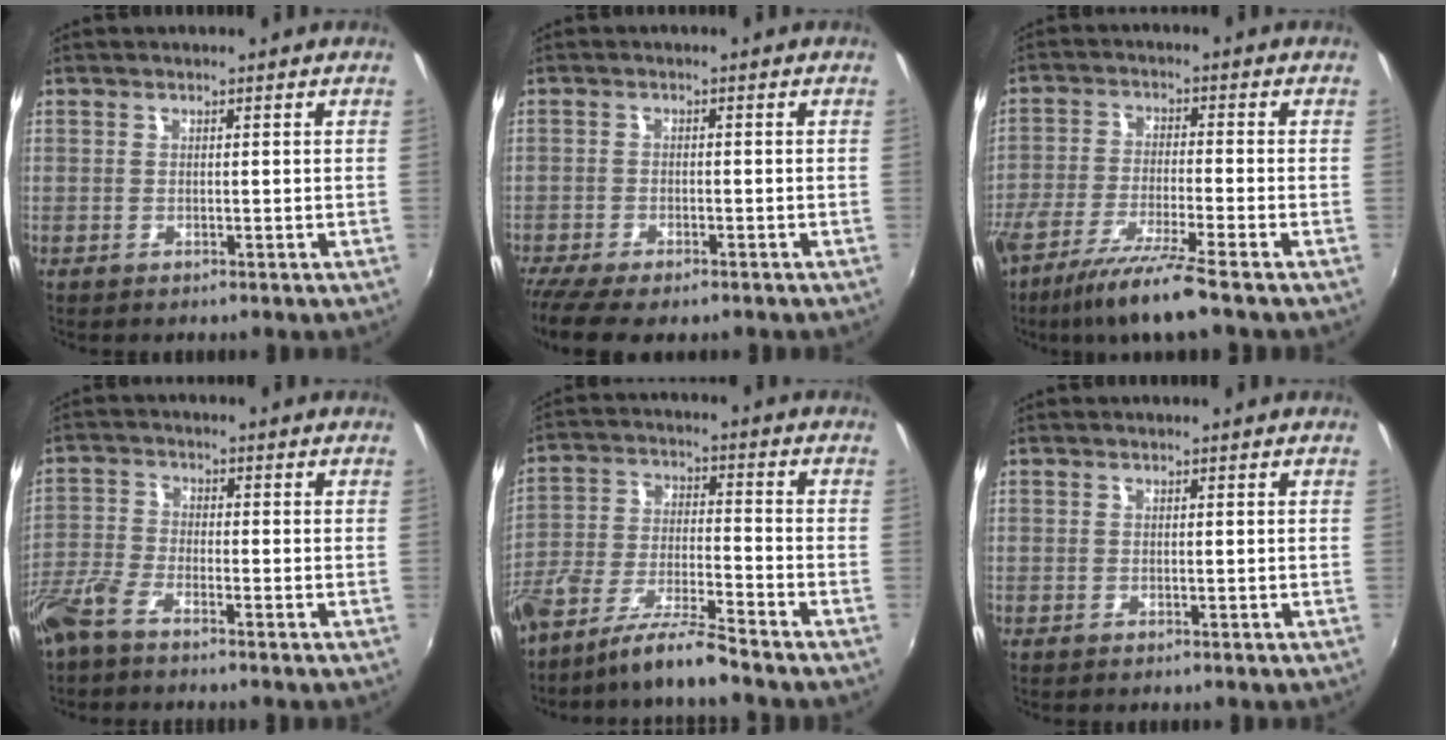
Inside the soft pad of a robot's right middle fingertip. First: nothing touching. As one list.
[{"total": 7.7, "force": [-6.2, 1.8, 4.2], "torque": [-0.106, -0.040, -0.108]}, {"total": 11.1, "force": [-8.3, -0.3, 7.3], "torque": [-0.155, -0.035, -0.147]}, {"total": 5.3, "force": [-4.3, 1.1, 2.9], "torque": [-0.074, -0.006, -0.094]}, {"total": 9.0, "force": [-7.5, 0.0, 5.0], "torque": [-0.102, -0.004, -0.144]}, {"total": 0.0}]